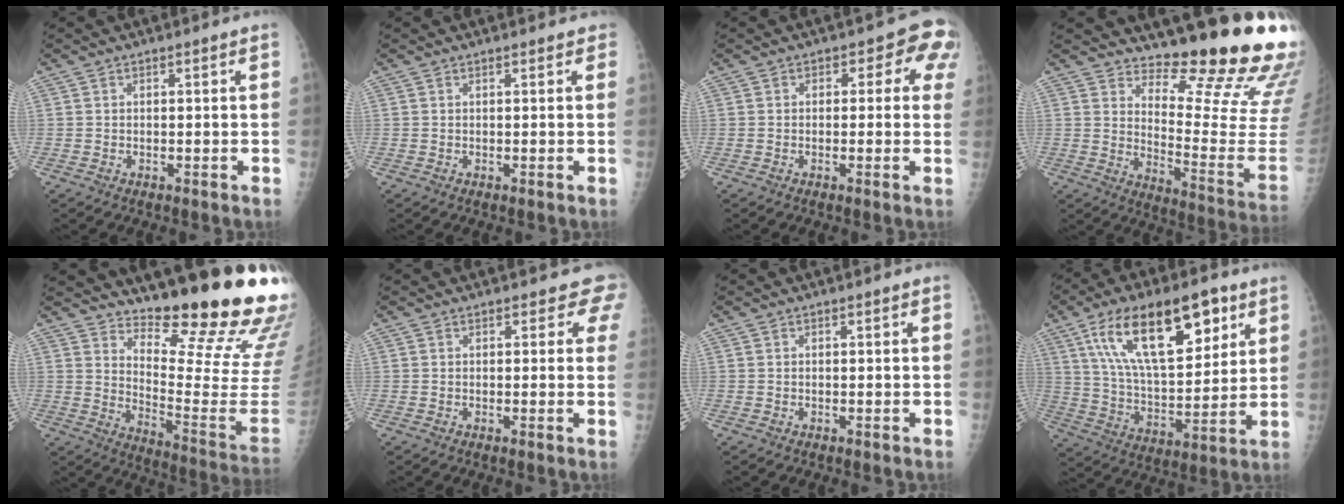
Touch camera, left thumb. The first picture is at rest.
{"total": 1.3, "force": [1.0, 0.7, 0.5], "torque": [0.011, 0.001, 0.005]}
{"total": 6.4, "force": [2.0, 4.2, 4.4], "torque": [0.004, 0.006, 0.008]}
{"total": 17.5, "force": [15.3, 2.4, 8.1], "torque": [-0.074, -0.188, 0.197]}
{"total": 21.4, "force": [17.2, 2.6, 12.4], "torque": [-0.155, -0.171, 0.244]}
{"total": 3.6, "force": [3.0, 2.0, 0.8], "torque": [0.026, -0.011, 0.015]}
{"total": 0.0}
{"total": 23.5, "force": [11.4, 10.2, 17.9], "torque": [-0.277, -0.024, 0.201]}